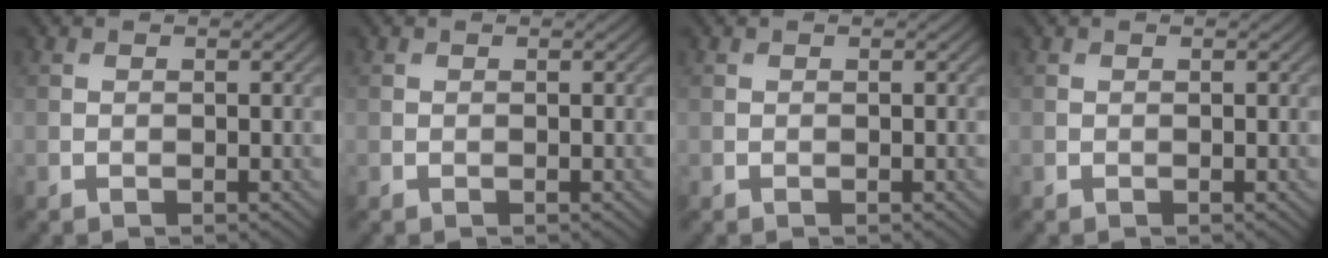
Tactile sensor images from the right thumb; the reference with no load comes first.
{"total": 0.0}
{"total": 0.0}
{"total": 0.0}